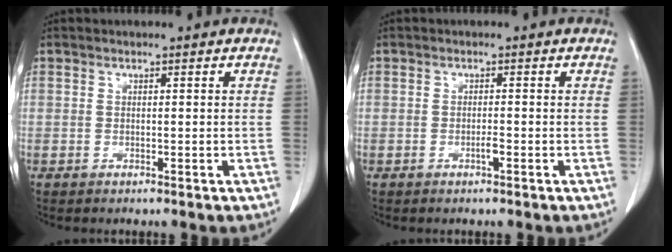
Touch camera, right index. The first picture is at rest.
{"total": 1.1, "force": [-0.6, 0.0, 0.9], "torque": [-0.021, 0.001, -0.008]}